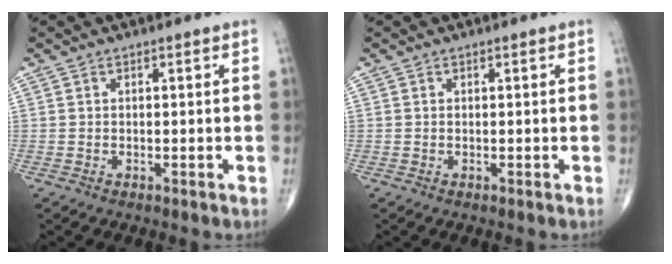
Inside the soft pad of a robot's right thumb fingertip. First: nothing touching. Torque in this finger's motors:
{"motor_torque": [-0.30, -0.19, -0.22, 0.06, 0.02]}